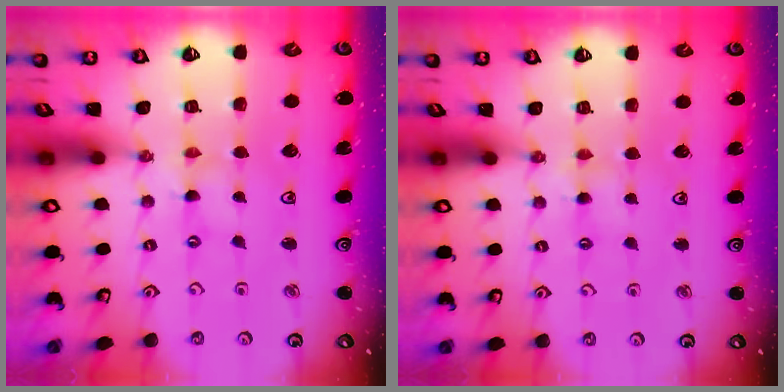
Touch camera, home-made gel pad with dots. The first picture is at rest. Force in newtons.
{"total": 3.0, "press": 2.9, "slide": 0.4}